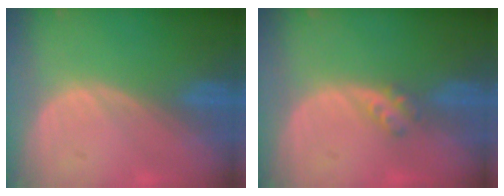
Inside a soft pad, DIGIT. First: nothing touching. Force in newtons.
{"total": 2.5, "press": 2.1, "slide": 1.4}